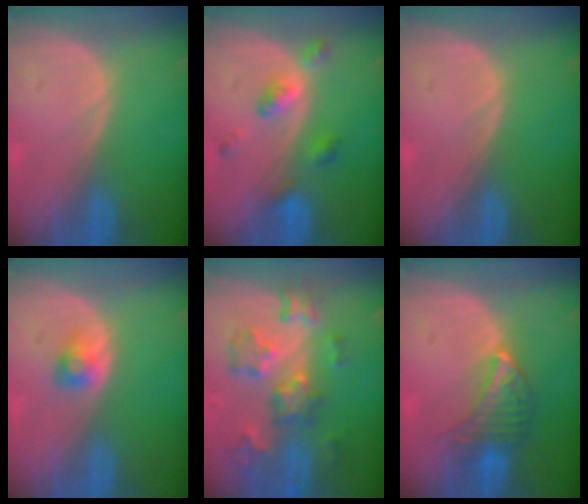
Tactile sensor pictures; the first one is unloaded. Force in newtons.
{"total": 5.1, "press": 4.6, "slide": 2.2}
{"total": 0.0}
{"total": 2.4, "press": 2.2, "slide": 0.7}
{"total": 9.2, "press": 8.1, "slide": 4.4}
{"total": 6.8, "press": 6.1, "slide": 2.9}